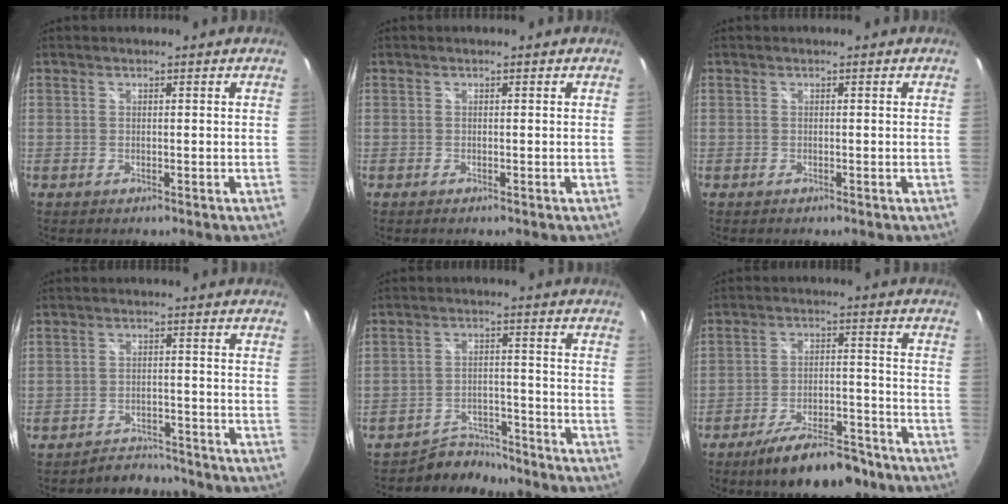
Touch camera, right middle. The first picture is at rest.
{"total": 0.0}
{"total": 0.0}
{"total": 5.5, "force": [-5.3, 1.7, -0.3], "torque": [-0.004, 0.009, -0.079]}
{"total": 6.8, "force": [-6.5, 2.0, 0.1], "torque": [-0.014, 0.010, -0.103]}
{"total": 13.7, "force": [-10.8, 4.1, 7.4], "torque": [-0.131, -0.002, -0.158]}